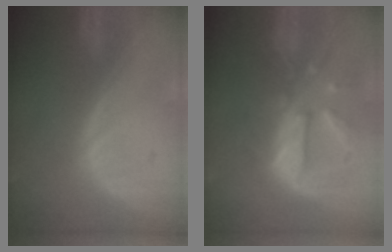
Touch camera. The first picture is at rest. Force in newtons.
{"total": 10.3, "press": 9.3, "slide": 4.4}